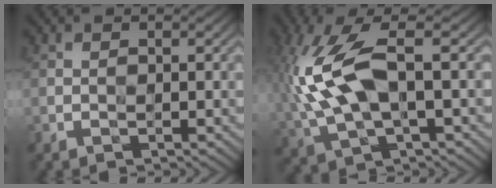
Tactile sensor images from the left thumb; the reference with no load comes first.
{"total": 12.5, "force": [1.8, 5.6, 11.0], "torque": [-0.275, 0.003, 0.036]}